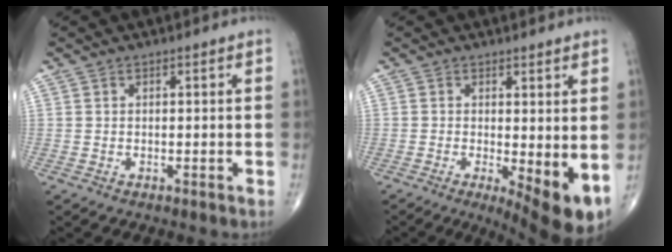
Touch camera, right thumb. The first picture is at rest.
{"total": 8.9, "force": [-1.1, 2.7, 8.4], "torque": [-0.118, -0.022, -0.010]}